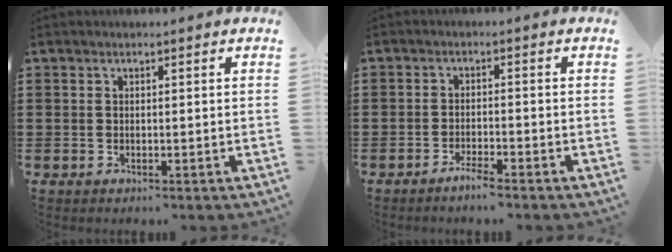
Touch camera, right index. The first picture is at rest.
{"total": 2.3, "force": [-2.0, 0.0, 1.1], "torque": [-0.019, 0.003, -0.038]}